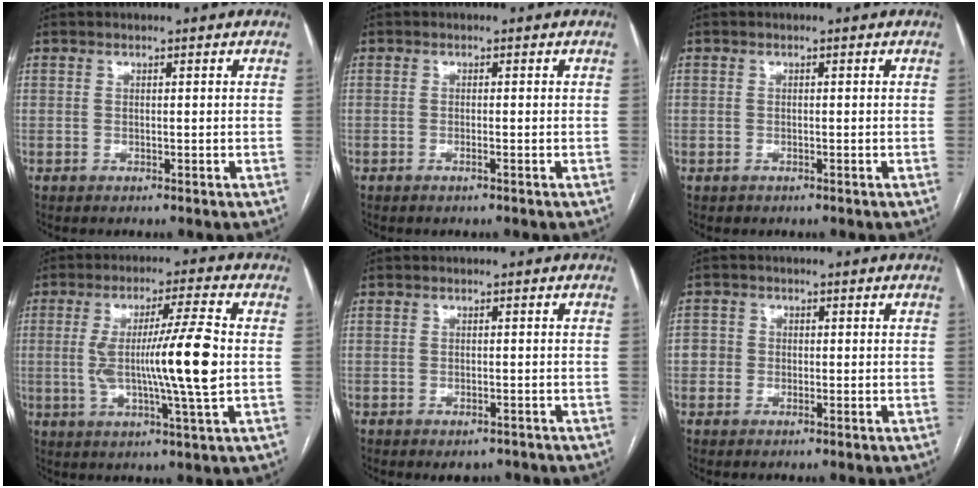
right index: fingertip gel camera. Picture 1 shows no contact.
{"total": 0.7, "force": [-0.4, -0.1, 0.6], "torque": [-0.013, -0.001, -0.005]}
{"total": 0.9, "force": [-0.3, 0.8, -0.1], "torque": [-0.002, 0.006, -0.004]}
{"total": 12.6, "force": [-0.2, -0.5, 12.6], "torque": [-0.228, 0.000, -0.006]}
{"total": 2.6, "force": [-2.0, 1.1, 1.1], "torque": [-0.009, -0.001, -0.020]}
{"total": 2.6, "force": [-0.4, 2.6, 0.5], "torque": [0.003, 0.013, -0.010]}